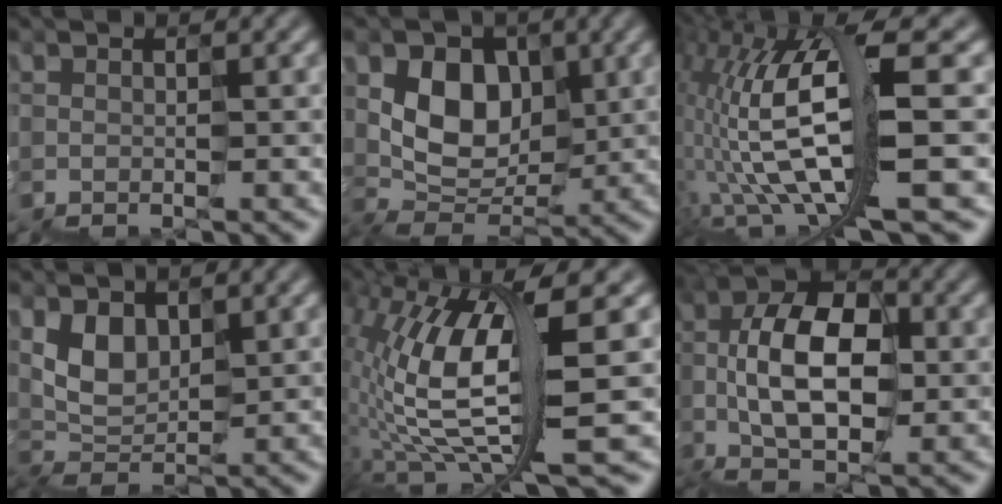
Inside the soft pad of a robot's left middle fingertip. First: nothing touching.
{"total": 5.1, "force": [1.5, 4.3, 2.3], "torque": [-0.040, -0.003, 0.027]}
{"total": 11.3, "force": [-1.1, 3.6, 10.7], "torque": [-0.230, 0.015, -0.019]}
{"total": 2.6, "force": [1.8, 1.8, 0.6], "torque": [-0.020, 0.001, 0.037]}
{"total": 9.5, "force": [1.5, 2.7, 9.0], "torque": [-0.195, 0.003, 0.029]}
{"total": 8.8, "force": [-0.6, 5.3, 7.0], "torque": [-0.139, 0.021, -0.023]}